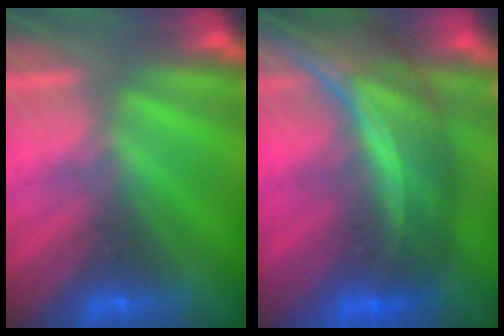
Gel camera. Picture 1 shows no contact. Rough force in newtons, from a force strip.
{"total": 7.2}